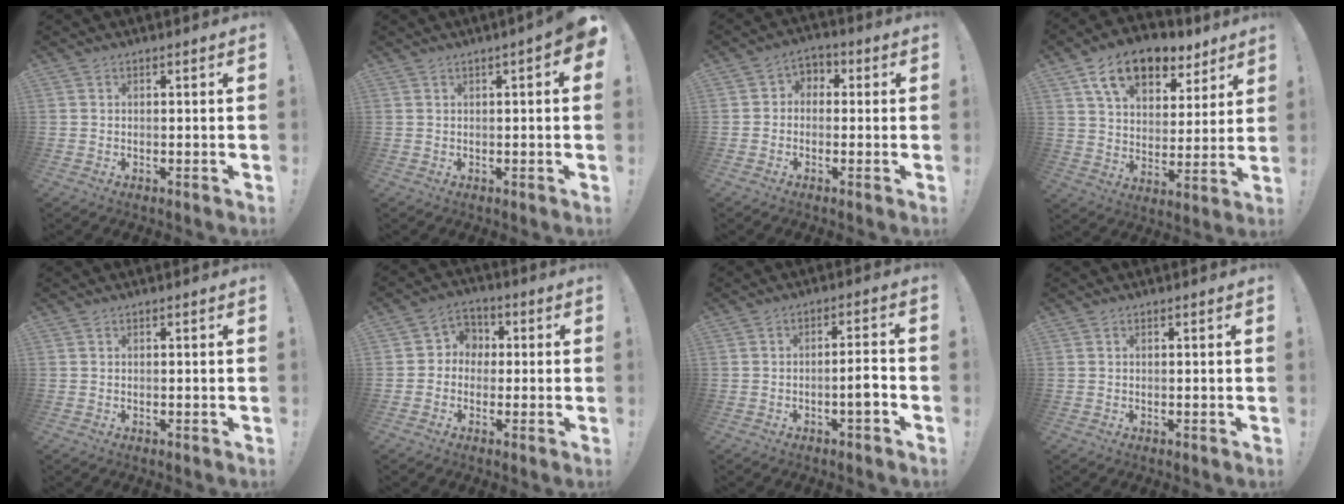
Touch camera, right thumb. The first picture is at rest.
{"total": 2.9, "force": [0.8, 0.2, 2.8], "torque": [-0.040, -0.007, 0.012]}
{"total": 4.0, "force": [-1.7, 3.3, 1.6], "torque": [-0.026, 0.018, -0.029]}
{"total": 15.4, "force": [9.7, 9.0, 7.9], "torque": [-0.125, -0.050, 0.174]}
{"total": 0.0}
{"total": 5.8, "force": [-1.0, 5.5, 1.7], "torque": [-0.030, 0.019, -0.013]}
{"total": 5.4, "force": [-2.2, 1.1, 4.8], "torque": [-0.073, 0.010, -0.036]}
{"total": 0.0}